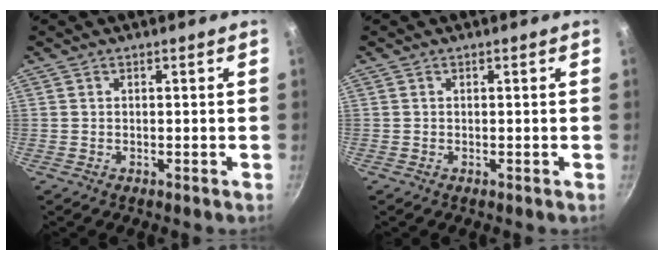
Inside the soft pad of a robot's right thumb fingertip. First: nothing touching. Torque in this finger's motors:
{"motor_torque": [0.47, 0.35, 0.06, 0.41, 0.09]}